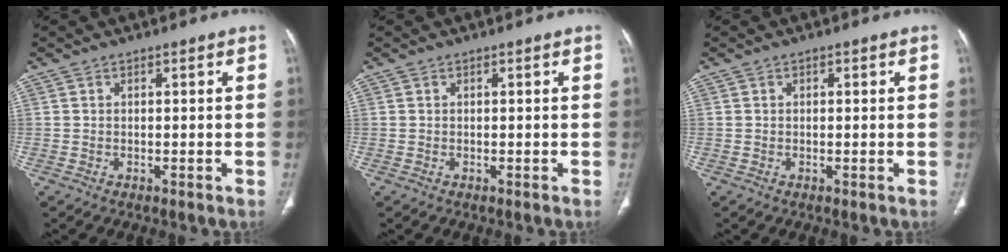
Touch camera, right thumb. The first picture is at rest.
{"total": 0.0}
{"total": 0.7, "force": [0.3, 0.4, 0.4], "torque": [-0.004, 0.001, 0.003]}